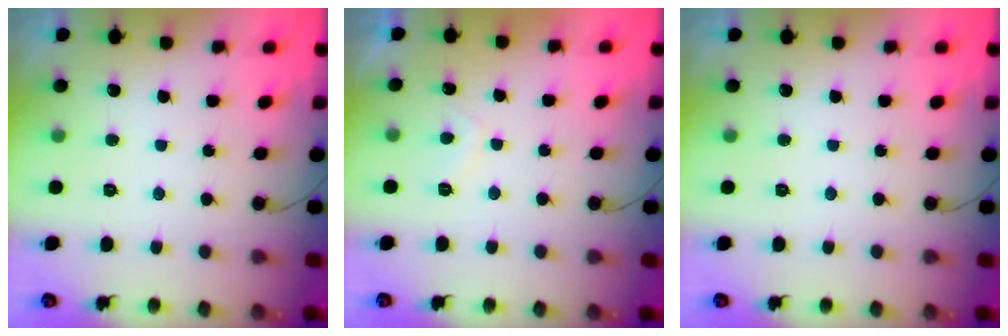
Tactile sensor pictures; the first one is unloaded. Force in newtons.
{"total": 2.1, "press": 2.0, "slide": 0.9}
{"total": 0.0}